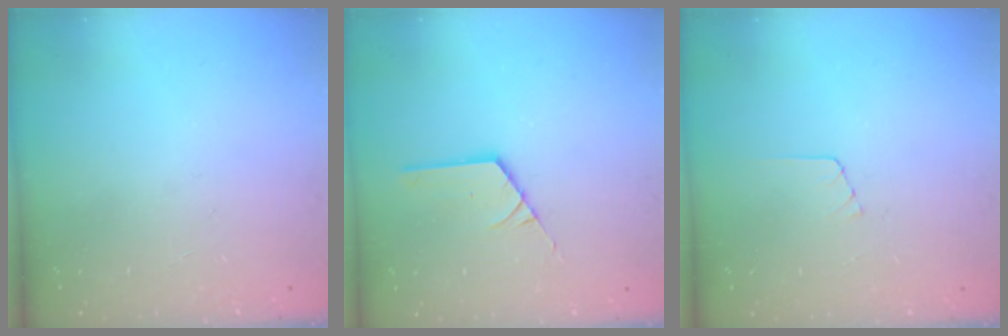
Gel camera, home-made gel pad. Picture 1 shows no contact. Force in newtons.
{"total": 2.2, "press": 2.2, "slide": 0.1}
{"total": 3.1, "press": 3.0, "slide": 0.3}